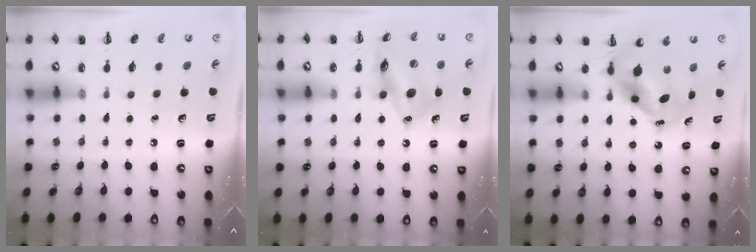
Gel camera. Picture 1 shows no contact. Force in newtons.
{"total": 15.5, "press": 15.4, "slide": 1.9}
{"total": 6.6, "press": 6.3, "slide": 1.9}